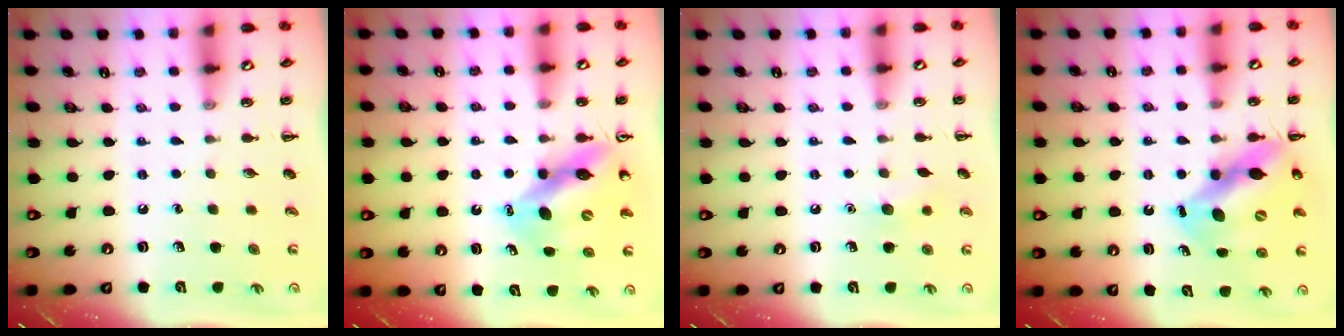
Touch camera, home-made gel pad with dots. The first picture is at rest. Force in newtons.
{"total": 10.2, "press": 9.8, "slide": 3.0}
{"total": 6.1, "press": 5.9, "slide": 1.4}
{"total": 11.9, "press": 11.6, "slide": 2.7}